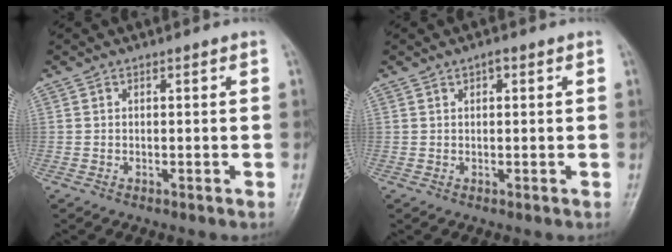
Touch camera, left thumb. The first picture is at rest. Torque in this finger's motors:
{"motor_torque": [-0.14, -0.03, -0.12, -0.16, 0.00]}